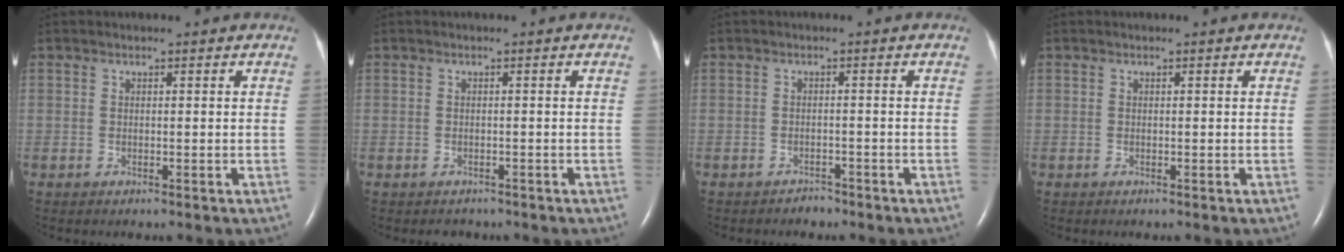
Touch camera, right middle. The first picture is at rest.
{"total": 1.2, "force": [-1.0, 0.7, 0.0], "torque": [-0.004, 0.000, -0.013]}
{"total": 1.3, "force": [-1.2, 0.5, -0.1], "torque": [-0.004, 0.000, -0.020]}
{"total": 0.0}